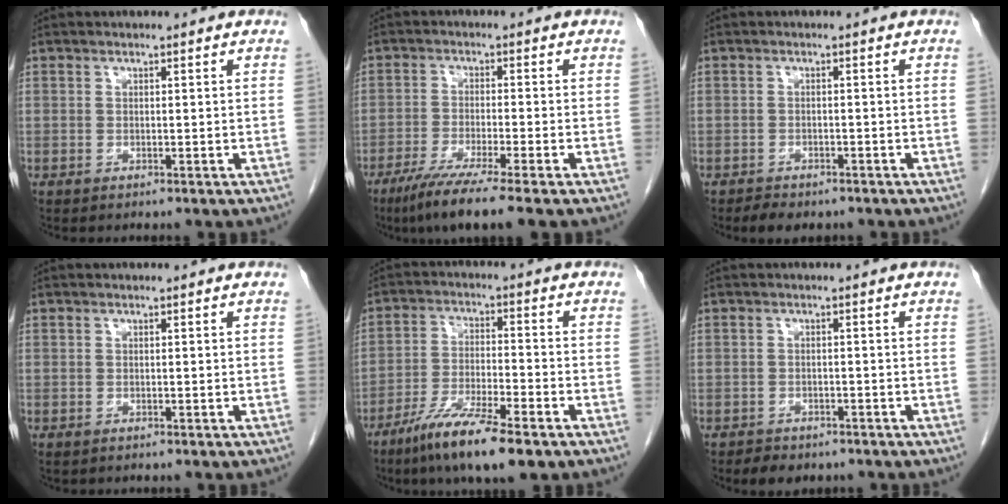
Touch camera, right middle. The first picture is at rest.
{"total": 8.2, "force": [-6.0, -0.9, 5.5], "torque": [-0.093, -0.025, -0.103]}
{"total": 3.6, "force": [-2.9, 1.7, 1.4], "torque": [-0.024, -0.003, -0.038]}
{"total": 0.0}
{"total": 11.3, "force": [-7.5, 1.5, 8.4], "torque": [-0.158, -0.027, -0.131]}
{"total": 3.7, "force": [-2.9, 2.0, 1.2], "torque": [-0.021, -0.001, -0.035]}